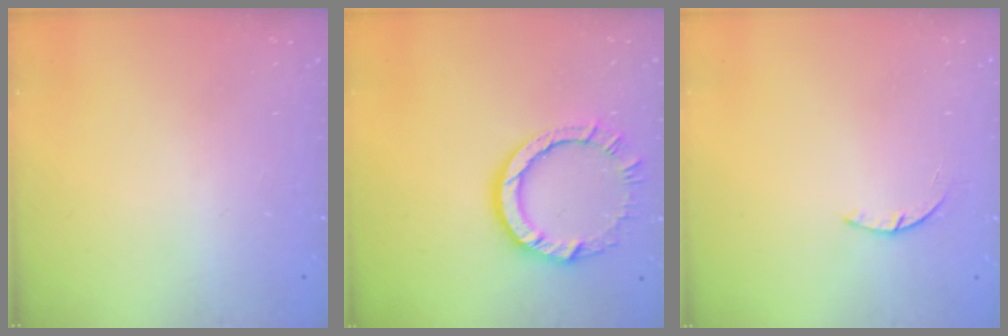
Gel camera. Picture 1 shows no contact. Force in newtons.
{"total": 9.7, "press": 9.6, "slide": 0.7}
{"total": 1.4, "press": 1.4, "slide": 0.3}